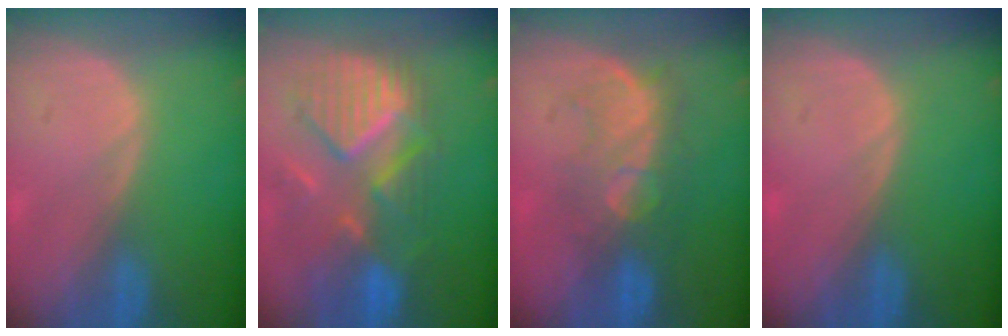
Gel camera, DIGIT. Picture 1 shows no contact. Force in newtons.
{"total": 11.1, "press": 10.0, "slide": 4.9}
{"total": 8.0, "press": 7.8, "slide": 1.9}
{"total": 0.0}